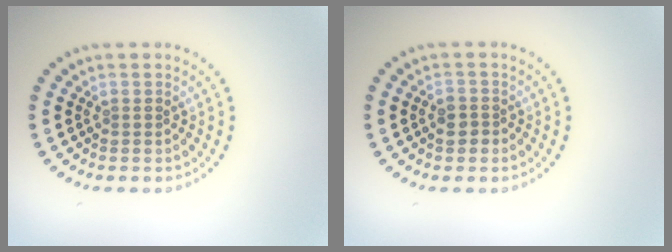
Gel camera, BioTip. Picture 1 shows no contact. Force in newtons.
{"total": 1.8, "press": 1.7, "slide": 0.6}